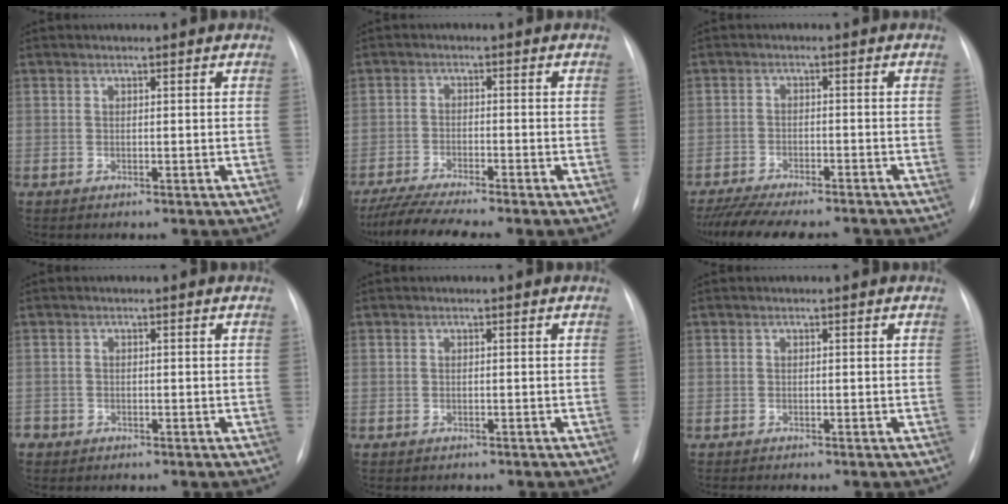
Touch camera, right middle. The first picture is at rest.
{"total": 7.7, "force": [-6.5, -0.6, 3.9], "torque": [-0.072, -0.025, -0.109]}
{"total": 14.0, "force": [-12.2, 3.0, 6.1], "torque": [-0.119, -0.016, -0.173]}
{"total": 1.8, "force": [-1.2, 1.3, 0.2], "torque": [-0.010, 0.000, -0.023]}
{"total": 1.3, "force": [-1.1, 0.4, 0.4], "torque": [-0.017, -0.004, -0.012]}
{"total": 1.3, "force": [-1.1, -0.2, 0.6], "torque": [-0.010, -0.003, -0.015]}